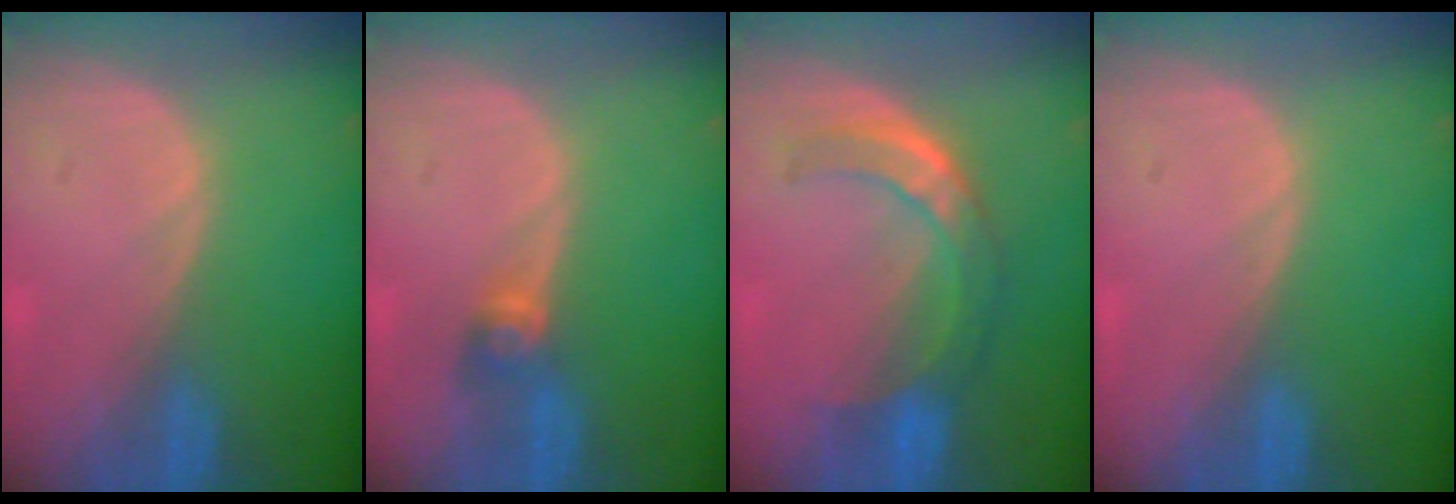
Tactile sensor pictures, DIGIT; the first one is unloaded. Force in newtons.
{"total": 2.6, "press": 2.5, "slide": 0.6}
{"total": 7.7, "press": 6.5, "slide": 4.2}
{"total": 0.0}